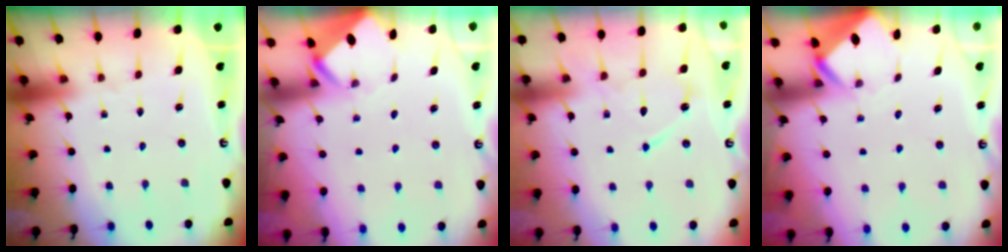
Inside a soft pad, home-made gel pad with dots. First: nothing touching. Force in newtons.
{"total": 3.0, "press": 3.0, "slide": 0.1}
{"total": 11.2, "press": 11.1, "slide": 1.1}
{"total": 3.0, "press": 3.0, "slide": 0.2}